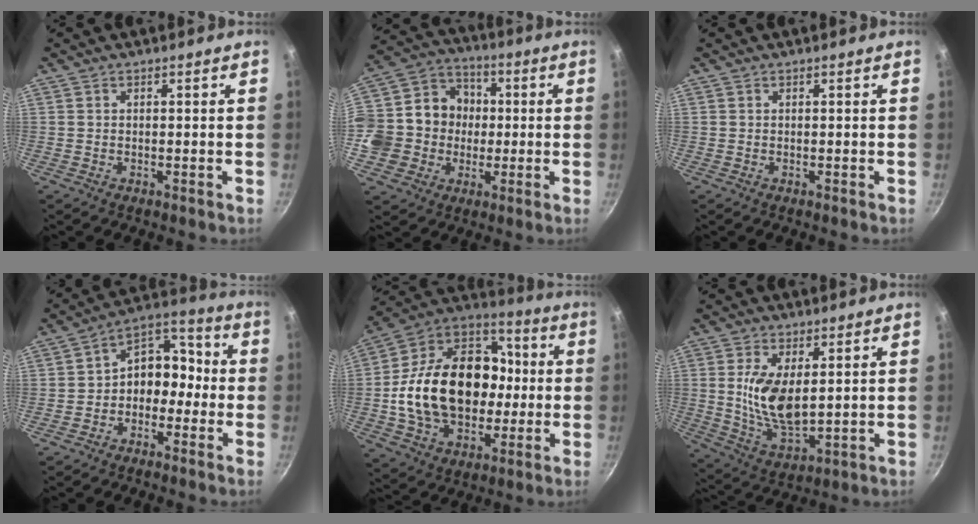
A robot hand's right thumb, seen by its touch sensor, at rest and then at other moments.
{"total": 16.2, "force": [-0.7, 14.9, 6.4], "torque": [-0.094, 0.034, -0.018]}
{"total": 0.0}
{"total": 10.2, "force": [-2.0, 7.7, 6.4], "torque": [-0.045, 0.065, -0.048]}
{"total": 27.4, "force": [-1.3, 19.6, 19.2], "torque": [-0.303, 0.051, -0.020]}
{"total": 11.1, "force": [2.0, 5.4, 9.5], "torque": [-0.180, -0.024, 0.048]}